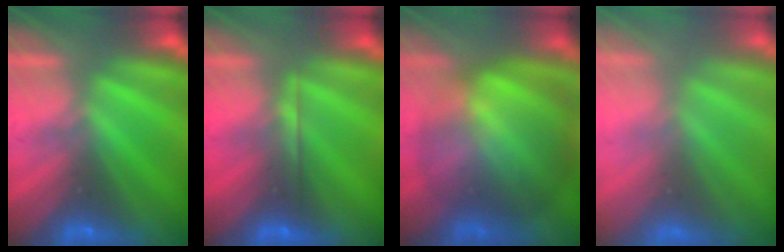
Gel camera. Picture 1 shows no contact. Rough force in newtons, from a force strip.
{"total": 1.8}
{"total": 8.9}
{"total": 9.6}